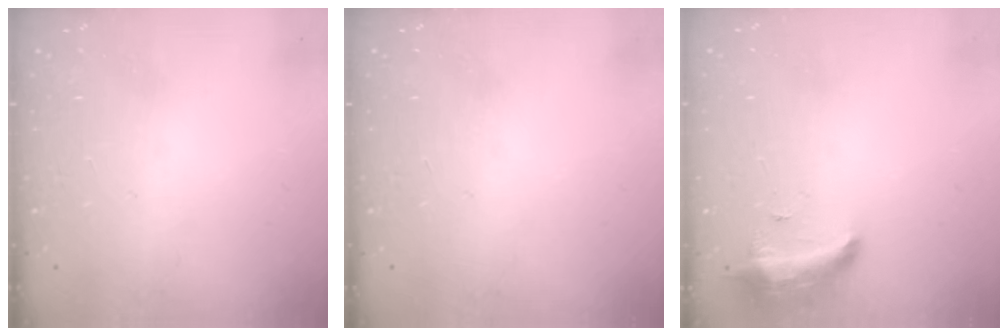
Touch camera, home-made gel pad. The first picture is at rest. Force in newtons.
{"total": 1.0, "press": 0.0, "slide": 1.0}
{"total": 8.2, "press": 8.1, "slide": 1.6}